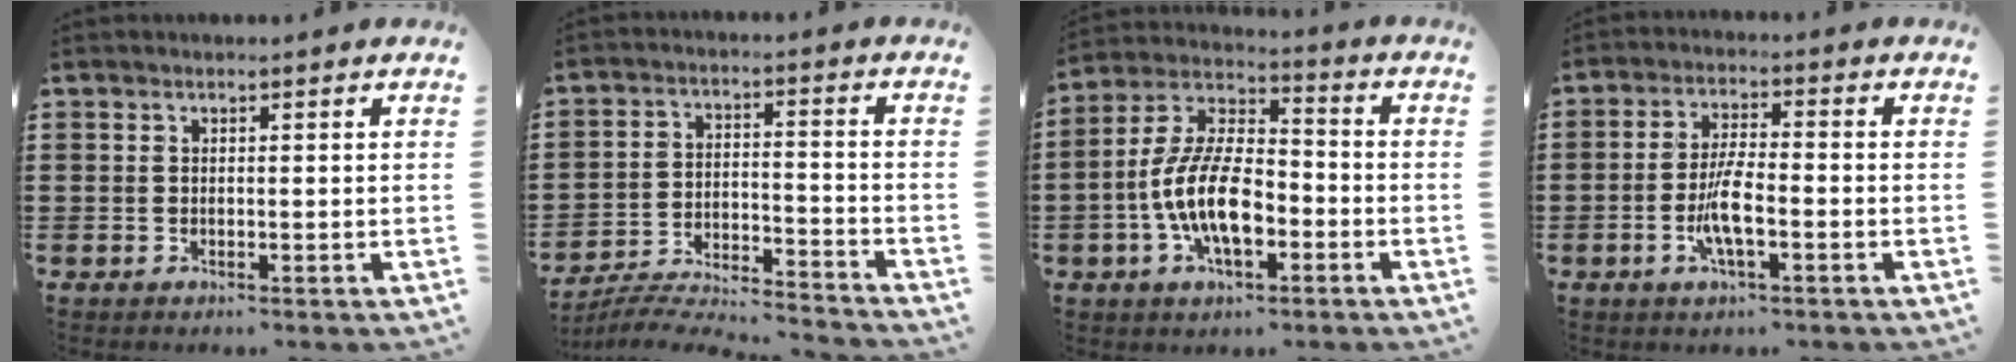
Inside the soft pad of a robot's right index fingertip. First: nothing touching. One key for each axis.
{"total": 5.7, "fx": -5.5, "fy": -0.1, "fz": 1.2, "tx": -0.027, "ty": -0.004, "tz": -0.111}
{"total": 11.7, "fx": -3.6, "fy": 5.3, "fz": 9.8, "tx": -0.219, "ty": -0.003, "tz": -0.068}
{"total": 6.0, "fx": -2.0, "fy": 1.5, "fz": 5.4, "tx": -0.117, "ty": -0.007, "tz": -0.040}